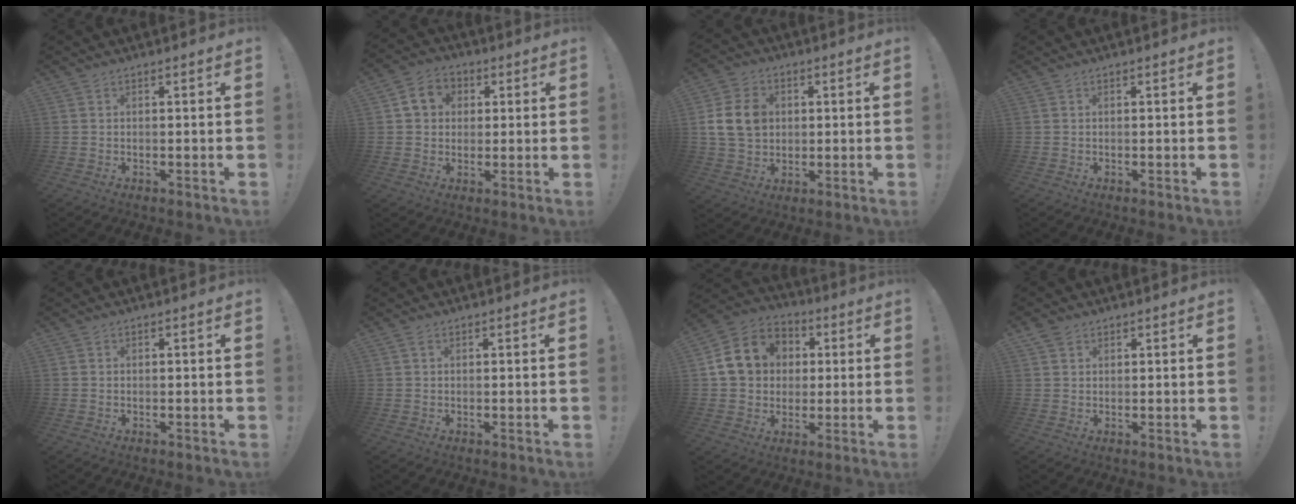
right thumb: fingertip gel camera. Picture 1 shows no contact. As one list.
[{"total": 8.1, "force": [2.5, 6.9, 3.3], "torque": [-0.048, 0.001, 0.051]}, {"total": 12.1, "force": [2.1, 9.6, 7.0], "torque": [-0.128, 0.001, 0.047]}, {"total": 0.0}, {"total": 0.0}, {"total": 0.7, "force": [0.3, 0.5, 0.4], "torque": [-0.008, 0.002, 0.006]}, {"total": 14.0, "force": [2.7, 12.3, 6.2], "torque": [-0.083, 0.007, 0.064]}, {"total": 2.4, "force": [1.6, 1.6, 0.6], "torque": [-0.013, -0.002, 0.033]}]